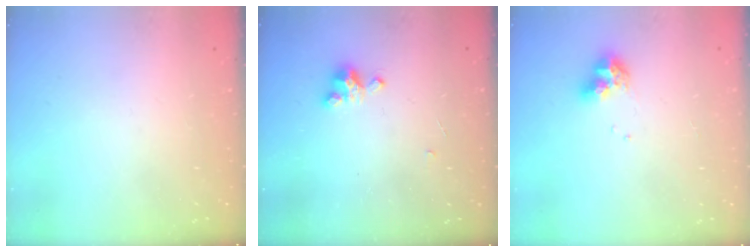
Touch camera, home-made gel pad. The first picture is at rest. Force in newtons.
{"total": 2.6, "press": 2.6, "slide": 0.3}
{"total": 7.8, "press": 7.8, "slide": 0.8}